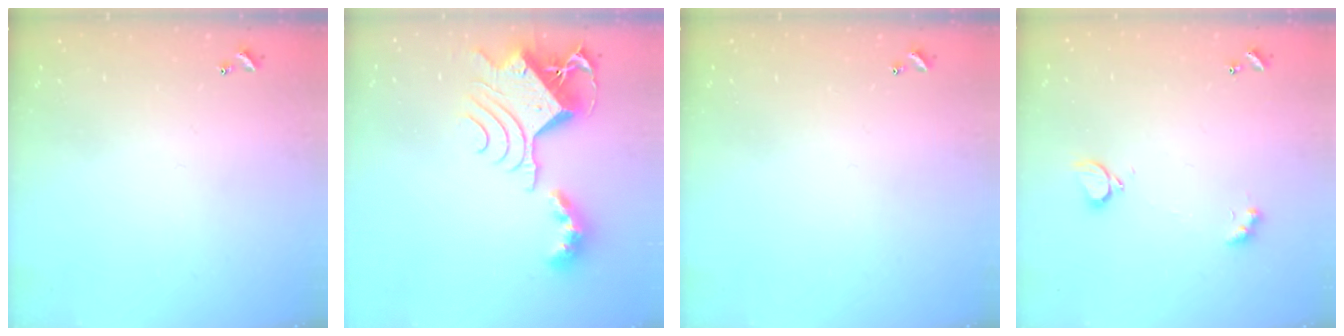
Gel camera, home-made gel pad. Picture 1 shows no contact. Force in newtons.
{"total": 15.6, "press": 15.5, "slide": 1.7}
{"total": 0.0}
{"total": 2.9, "press": 2.9, "slide": 0.6}